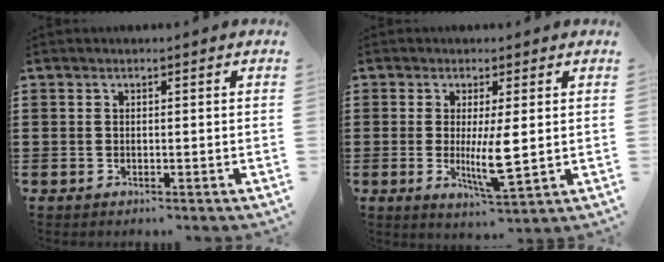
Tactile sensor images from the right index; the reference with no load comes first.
{"total": 6.0, "force": [-0.2, 0.8, 6.0], "torque": [-0.113, -0.019, -0.009]}